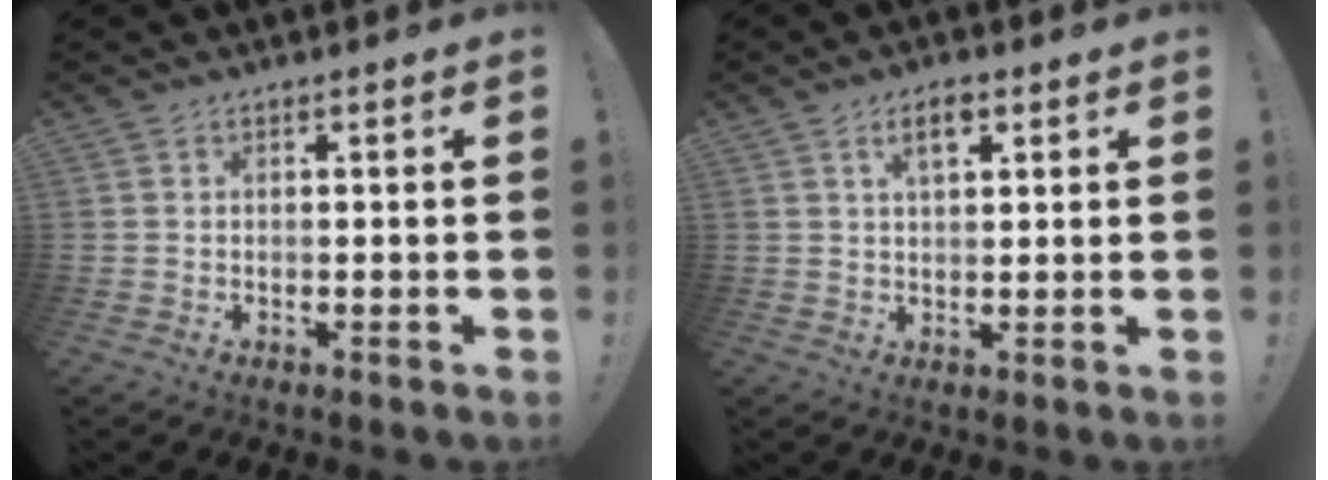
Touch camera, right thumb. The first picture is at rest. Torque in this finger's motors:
{"motor_torque": [-0.11, 0.19, 0.48, 0.42, 0.13]}